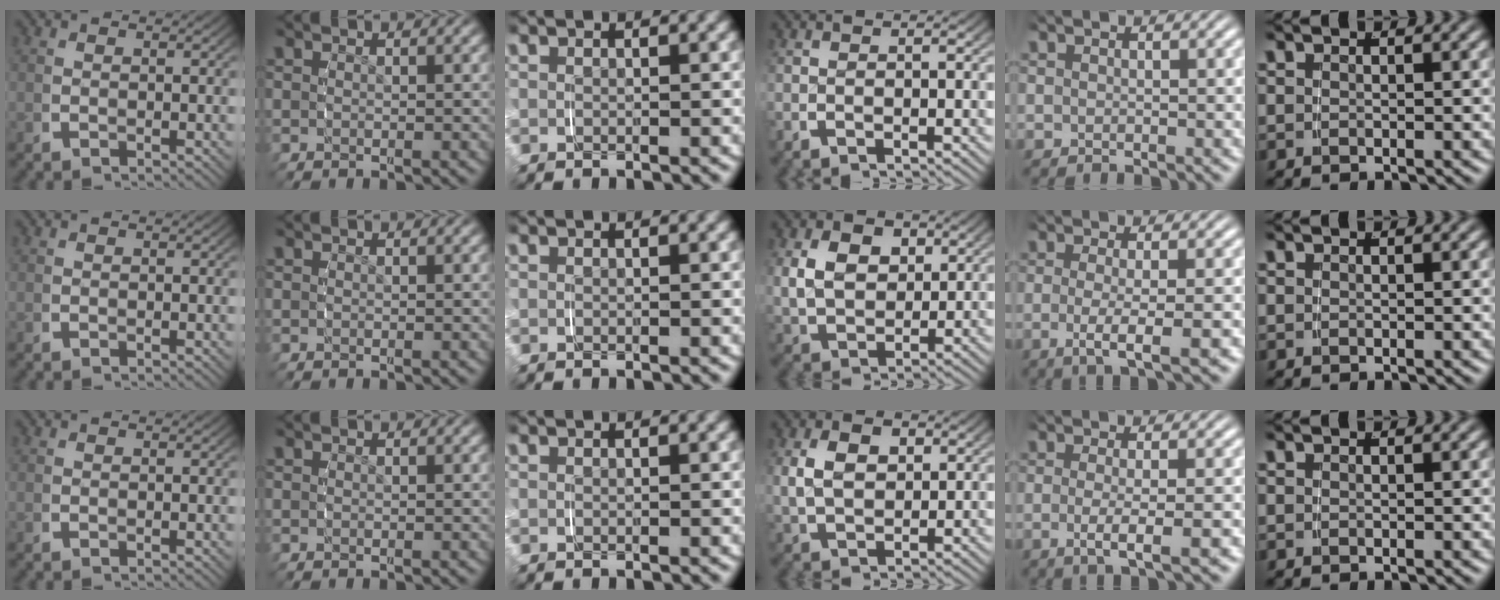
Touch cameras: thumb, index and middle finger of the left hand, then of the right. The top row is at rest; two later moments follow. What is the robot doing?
{"motion": "grasp_and_lifting", "object": "pen bag"}